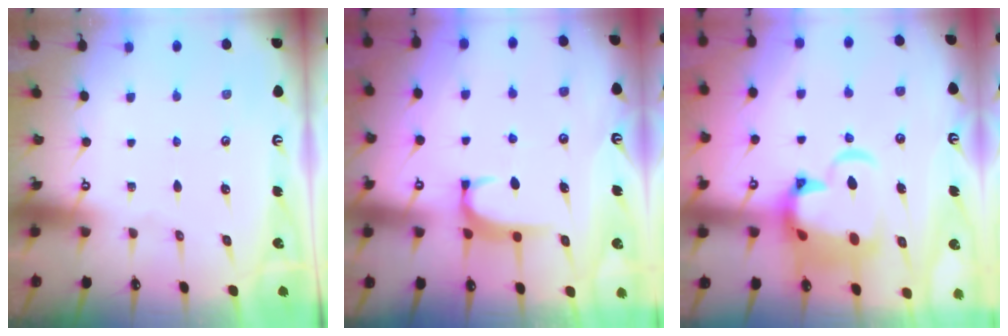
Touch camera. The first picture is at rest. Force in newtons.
{"total": 1.6, "press": 1.6, "slide": 0.5}
{"total": 10.1, "press": 9.7, "slide": 2.5}